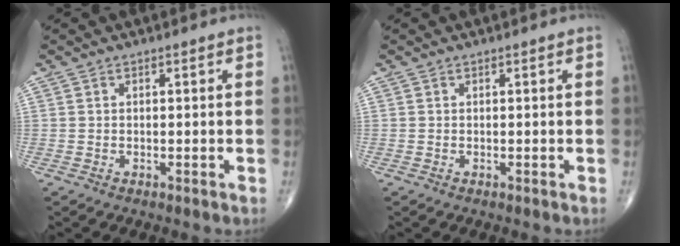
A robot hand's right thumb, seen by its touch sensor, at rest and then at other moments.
{"total": 0.0}